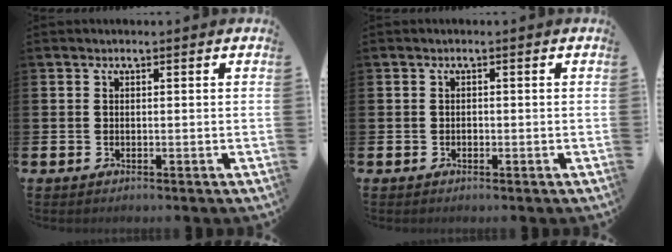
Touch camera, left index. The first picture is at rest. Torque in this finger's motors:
{"motor_torque": [0.06, 0.01, -0.02, 0.00]}